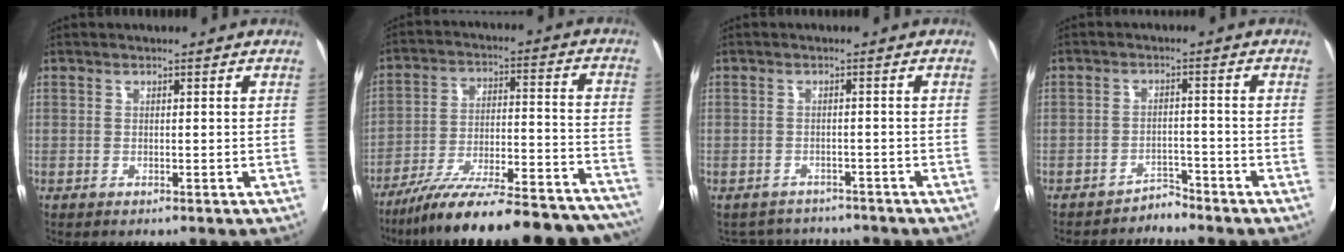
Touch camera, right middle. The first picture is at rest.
{"total": 25.7, "force": [-22.8, 2.7, 11.7], "torque": [-0.129, -0.003, -0.332]}
{"total": 5.4, "force": [-5.2, 1.2, -0.1], "torque": [-0.001, 0.007, -0.068]}
{"total": 2.4, "force": [-2.3, 0.1, -0.5], "torque": [0.019, -0.006, -0.038]}